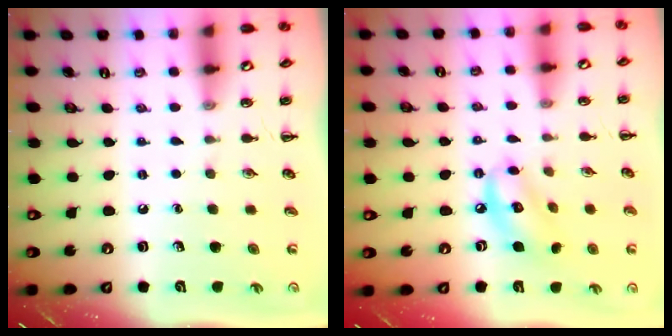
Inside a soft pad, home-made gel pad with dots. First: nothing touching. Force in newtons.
{"total": 9.2, "press": 9.2, "slide": 0.9}